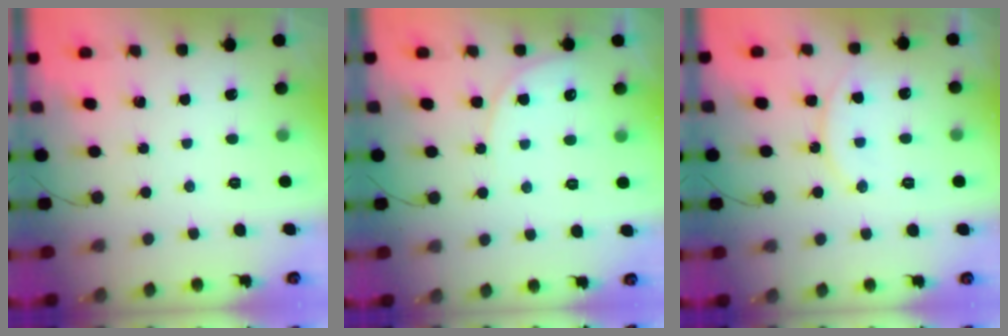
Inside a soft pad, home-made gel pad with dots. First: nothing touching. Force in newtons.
{"total": 6.1, "press": 6.1, "slide": 0.3}
{"total": 10.7, "press": 10.6, "slide": 0.9}